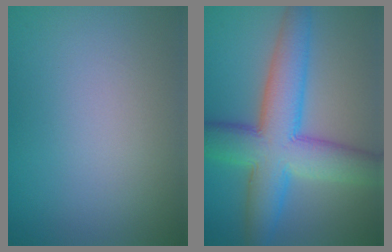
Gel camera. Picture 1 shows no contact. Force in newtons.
{"total": 10.0, "press": 10.0, "slide": 0.4}